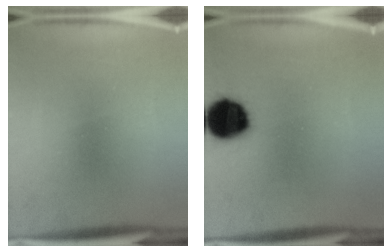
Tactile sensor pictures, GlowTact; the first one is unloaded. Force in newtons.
{"total": 14.2}